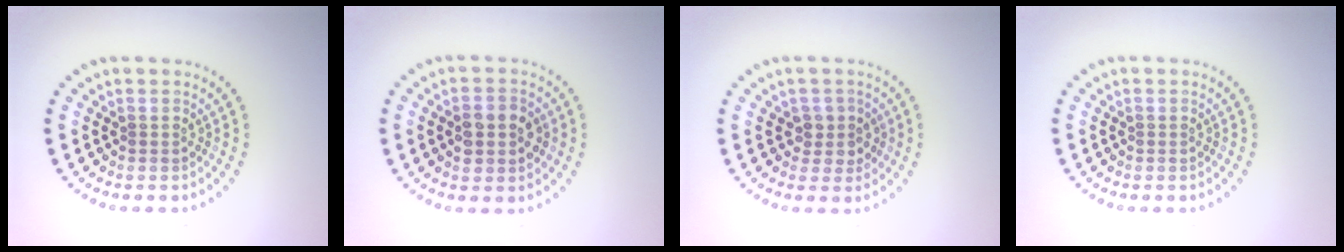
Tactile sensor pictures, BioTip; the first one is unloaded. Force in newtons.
{"total": 3.4, "press": 3.4, "slide": 0.2}
{"total": 2.1, "press": 1.8, "slide": 0.9}
{"total": 0.0}